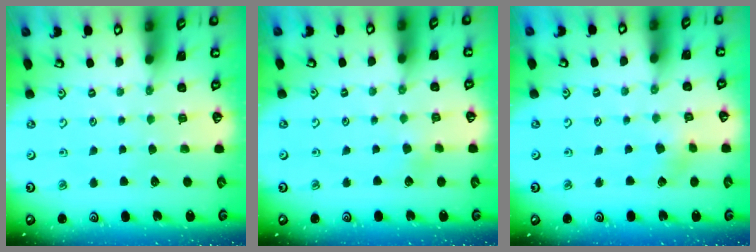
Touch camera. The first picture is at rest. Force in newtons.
{"total": 2.1, "press": 2.1, "slide": 0.3}
{"total": 3.1, "press": 3.0, "slide": 0.4}